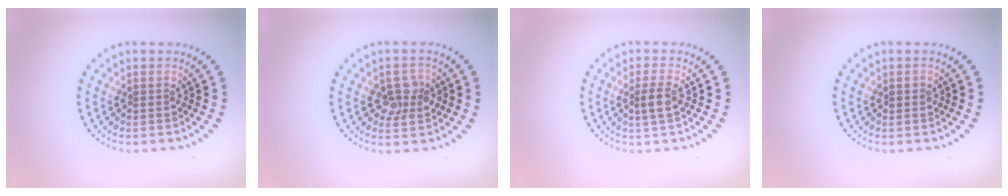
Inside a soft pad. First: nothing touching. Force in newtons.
{"total": 2.6, "press": 2.6, "slide": 0.3}
{"total": 1.9, "press": 1.6, "slide": 0.9}
{"total": 0.9, "press": 0.9, "slide": 0.1}